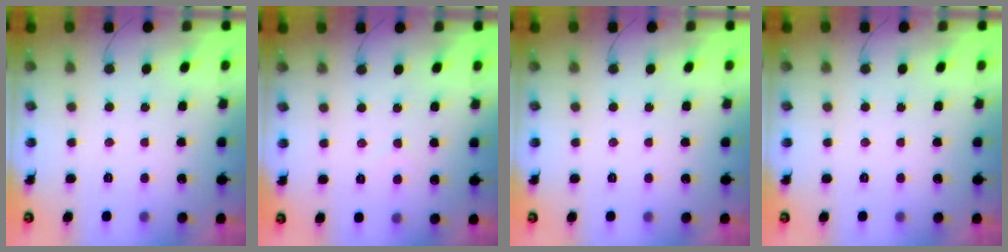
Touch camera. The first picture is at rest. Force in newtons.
{"total": 3.6, "press": 3.6, "slide": 0.3}
{"total": 0.0}
{"total": 0.0}